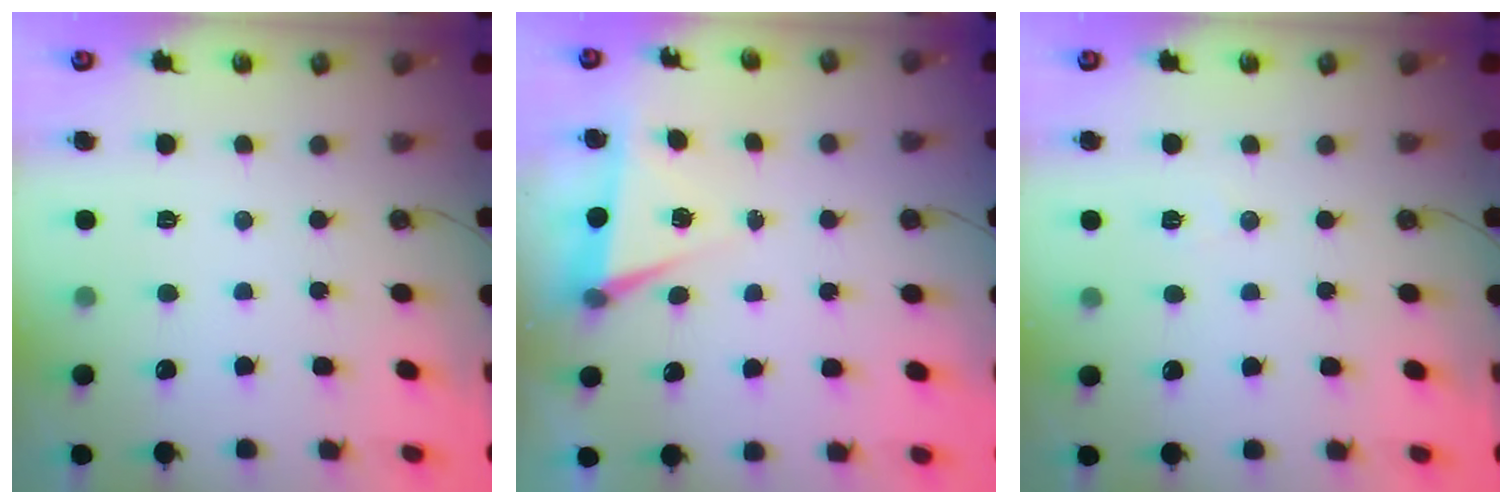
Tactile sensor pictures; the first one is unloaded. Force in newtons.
{"total": 5.6, "press": 3.2, "slide": 4.6}
{"total": 5.4, "press": 3.0, "slide": 4.4}